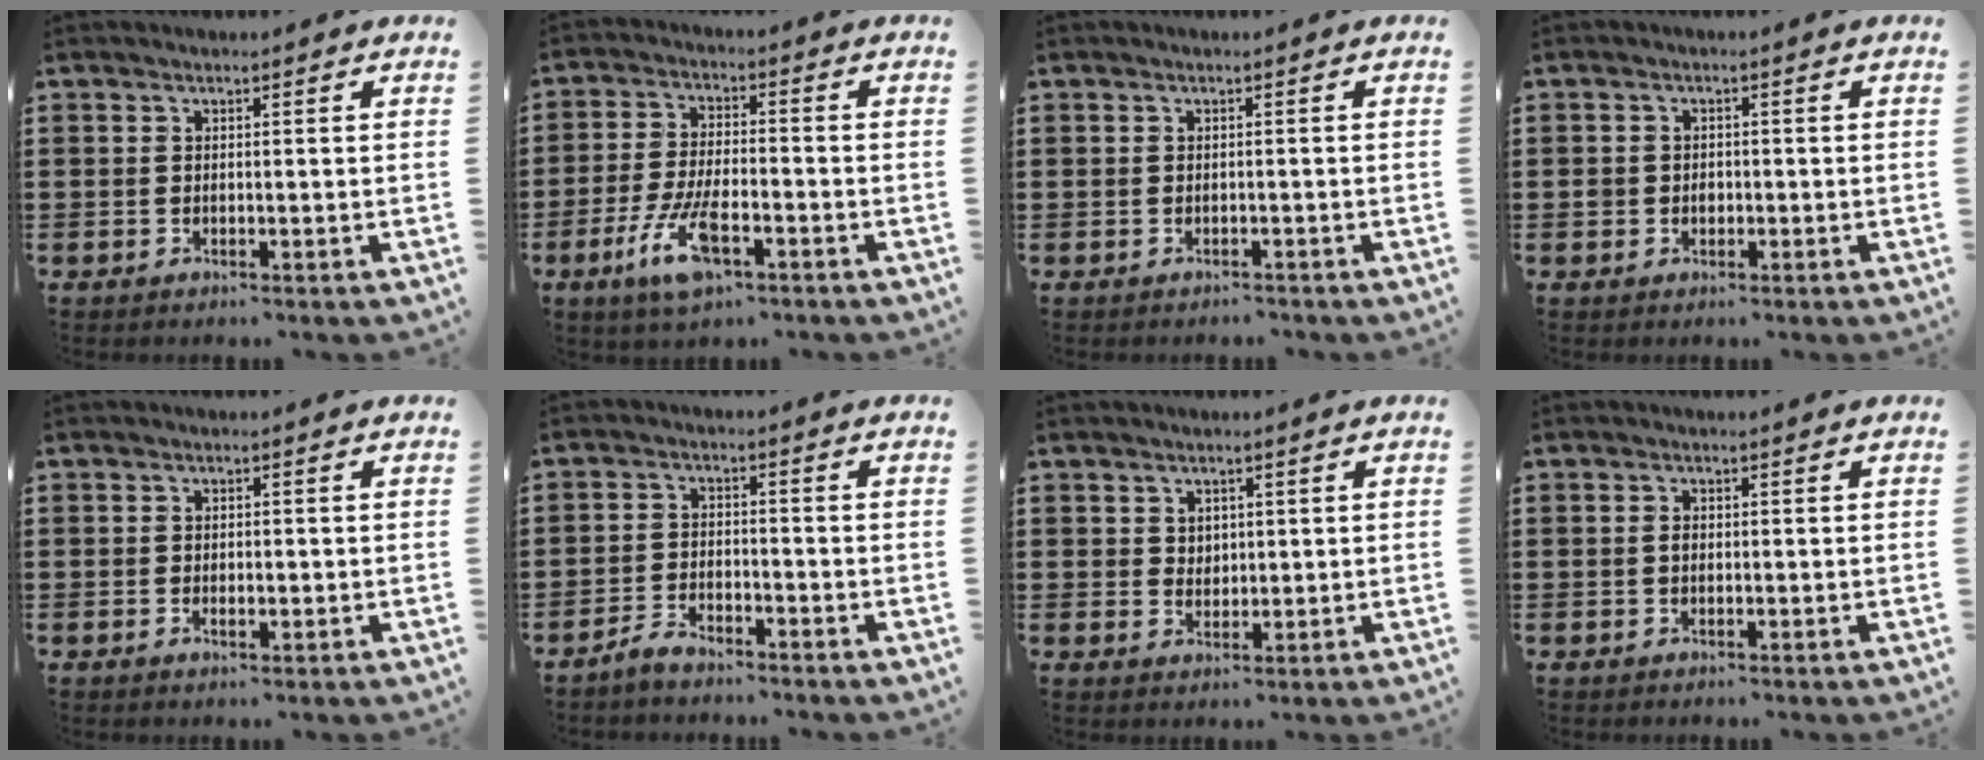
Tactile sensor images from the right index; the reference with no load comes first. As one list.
[{"total": 8.7, "force": [-4.1, 3.0, 7.1], "torque": [-0.159, -0.009, -0.075]}, {"total": 0.7, "force": [-0.7, 0.3, -0.1], "torque": [-0.001, 0.001, -0.015]}, {"total": 1.7, "force": [-0.4, 1.5, 0.7], "torque": [-0.017, 0.005, -0.009]}, {"total": 1.5, "force": [-0.3, 0.7, 1.2], "torque": [-0.023, 0.001, -0.006]}, {"total": 2.7, "force": [-2.6, 0.6, 0.6], "torque": [-0.022, 0.005, -0.055]}, {"total": 1.9, "force": [1.0, 1.6, 0.3], "torque": [-0.013, 0.006, 0.019]}, {"total": 0.9, "force": [-0.1, 0.5, 0.7], "torque": [-0.017, 0.000, -0.002]}]